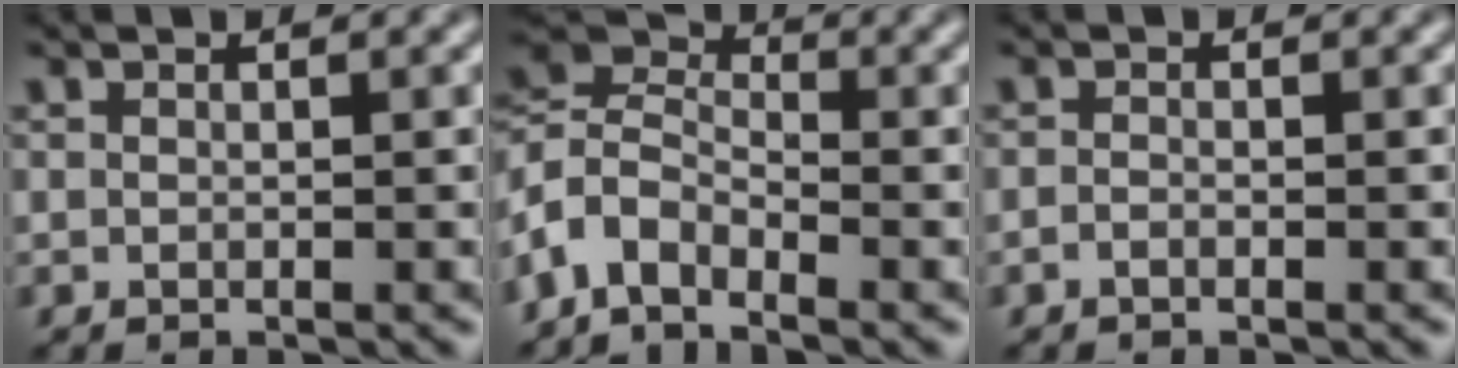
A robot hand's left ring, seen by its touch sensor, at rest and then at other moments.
{"total": 5.3, "force": [-3.1, 3.0, 3.0], "torque": [-0.066, 0.006, -0.082]}
{"total": 0.6, "force": [-0.4, 0.2, 0.4], "torque": [-0.008, -0.002, -0.010]}